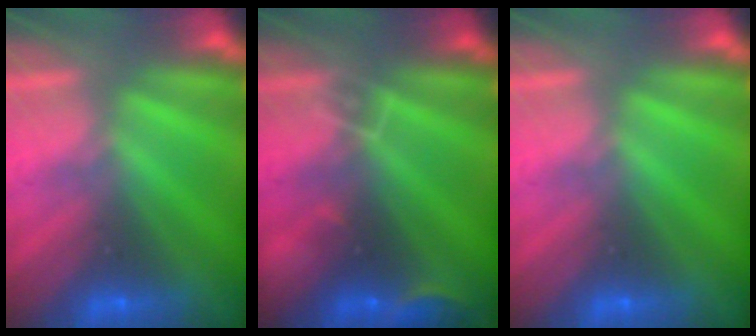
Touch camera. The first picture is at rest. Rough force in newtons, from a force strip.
{"total": 2.9}
{"total": 0.0}